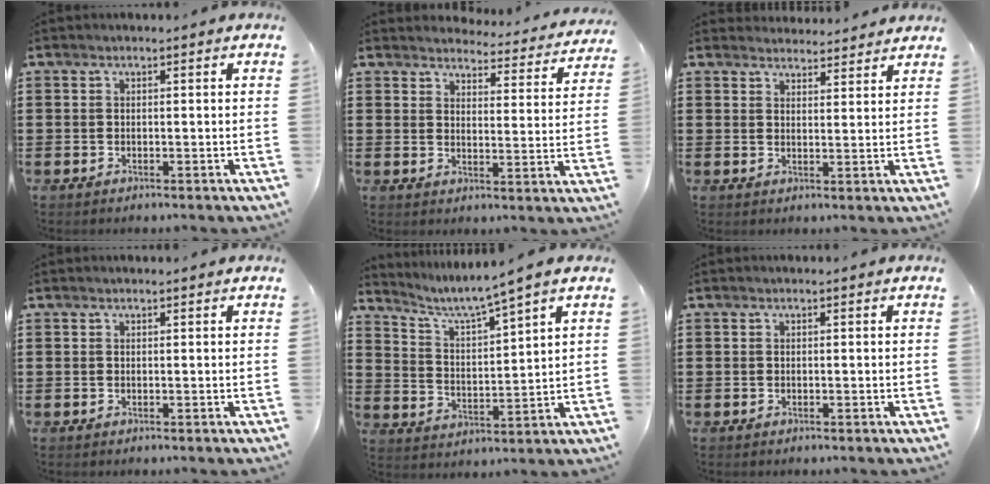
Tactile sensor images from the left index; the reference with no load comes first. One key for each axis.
{"total": 4.3, "fx": 4.2, "fy": 0.1, "fz": 0.3, "tx": -0.019, "ty": -0.033, "tz": 0.072}
{"total": 3.3, "fx": 3.2, "fy": 0.4, "fz": 0.0, "tx": -0.008, "ty": -0.012, "tz": 0.062}
{"total": 0.0}
{"total": 4.3, "fx": 3.6, "fy": -0.7, "fz": 2.2, "tx": -0.062, "ty": -0.032, "tz": 0.052}
{"total": 0.0}